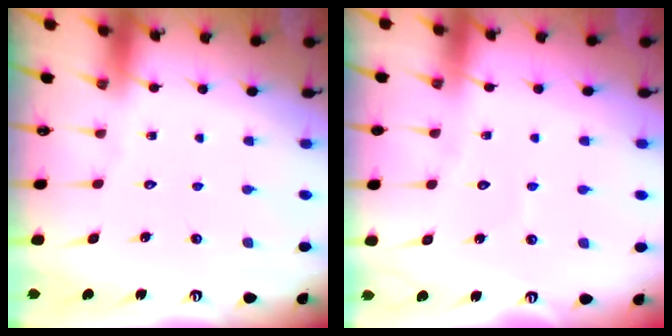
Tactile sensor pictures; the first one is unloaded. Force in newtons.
{"total": 2.7, "press": 2.7, "slide": 0.2}